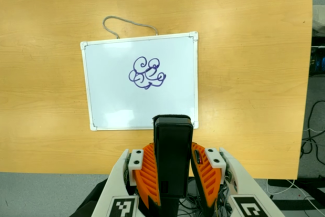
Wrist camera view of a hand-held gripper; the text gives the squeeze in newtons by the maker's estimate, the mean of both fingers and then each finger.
{"total": 5.9, "left": 3.8, "right": 7.9}